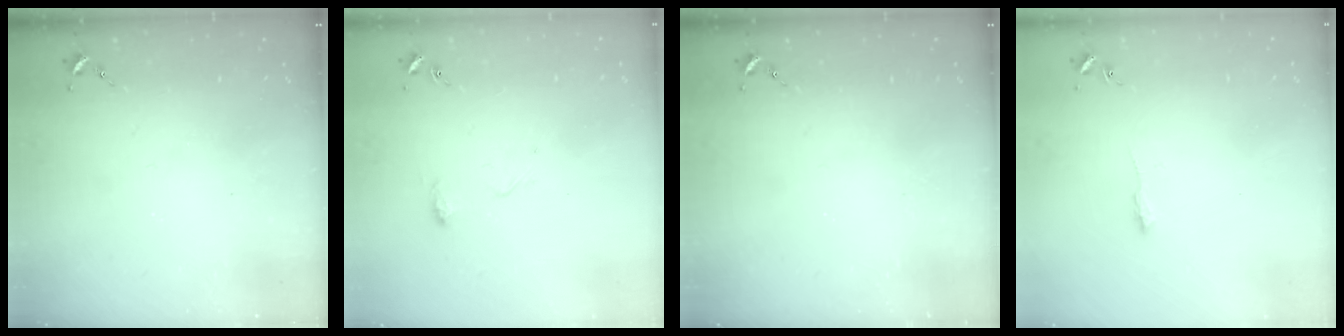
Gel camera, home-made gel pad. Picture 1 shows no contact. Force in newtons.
{"total": 6.8, "press": 6.8, "slide": 0.7}
{"total": 0.0}
{"total": 3.7, "press": 3.6, "slide": 0.5}